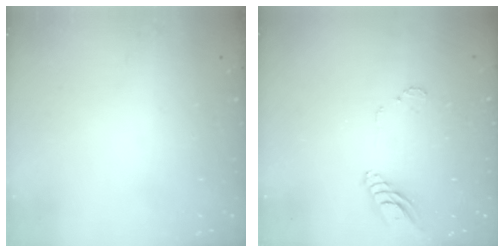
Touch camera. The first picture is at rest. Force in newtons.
{"total": 9.4, "press": 9.3, "slide": 1.1}